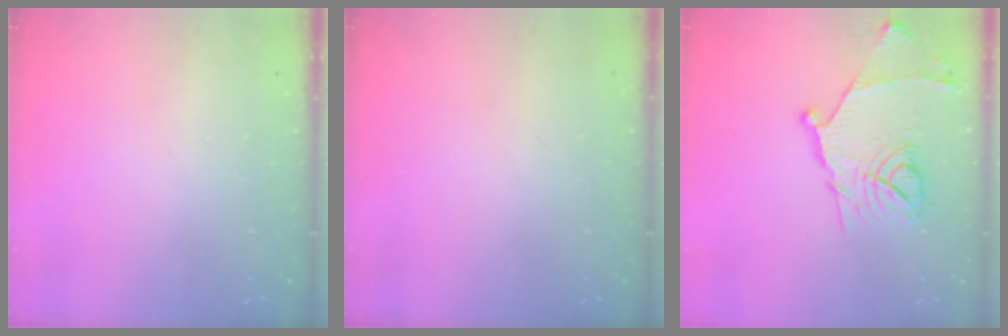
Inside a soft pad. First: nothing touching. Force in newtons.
{"total": 0.0}
{"total": 15.9, "press": 15.9, "slide": 0.3}